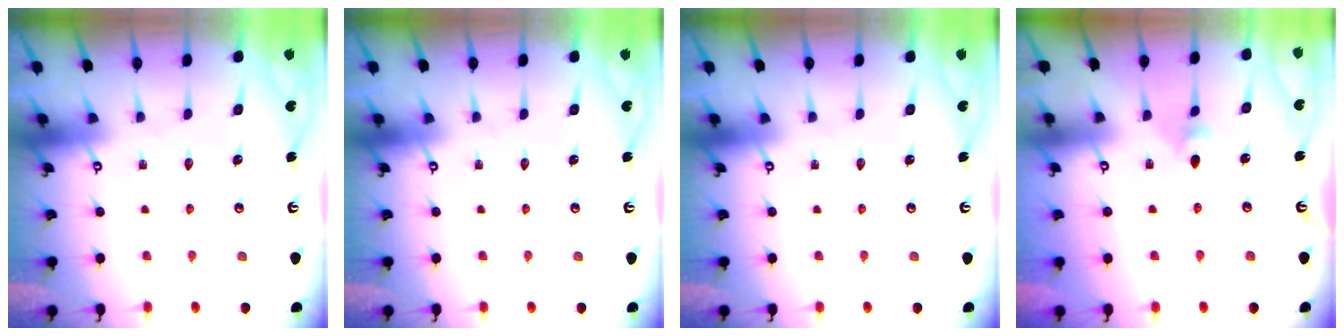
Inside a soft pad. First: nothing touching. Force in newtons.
{"total": 0.0}
{"total": 0.0}
{"total": 3.6, "press": 3.6, "slide": 0.7}